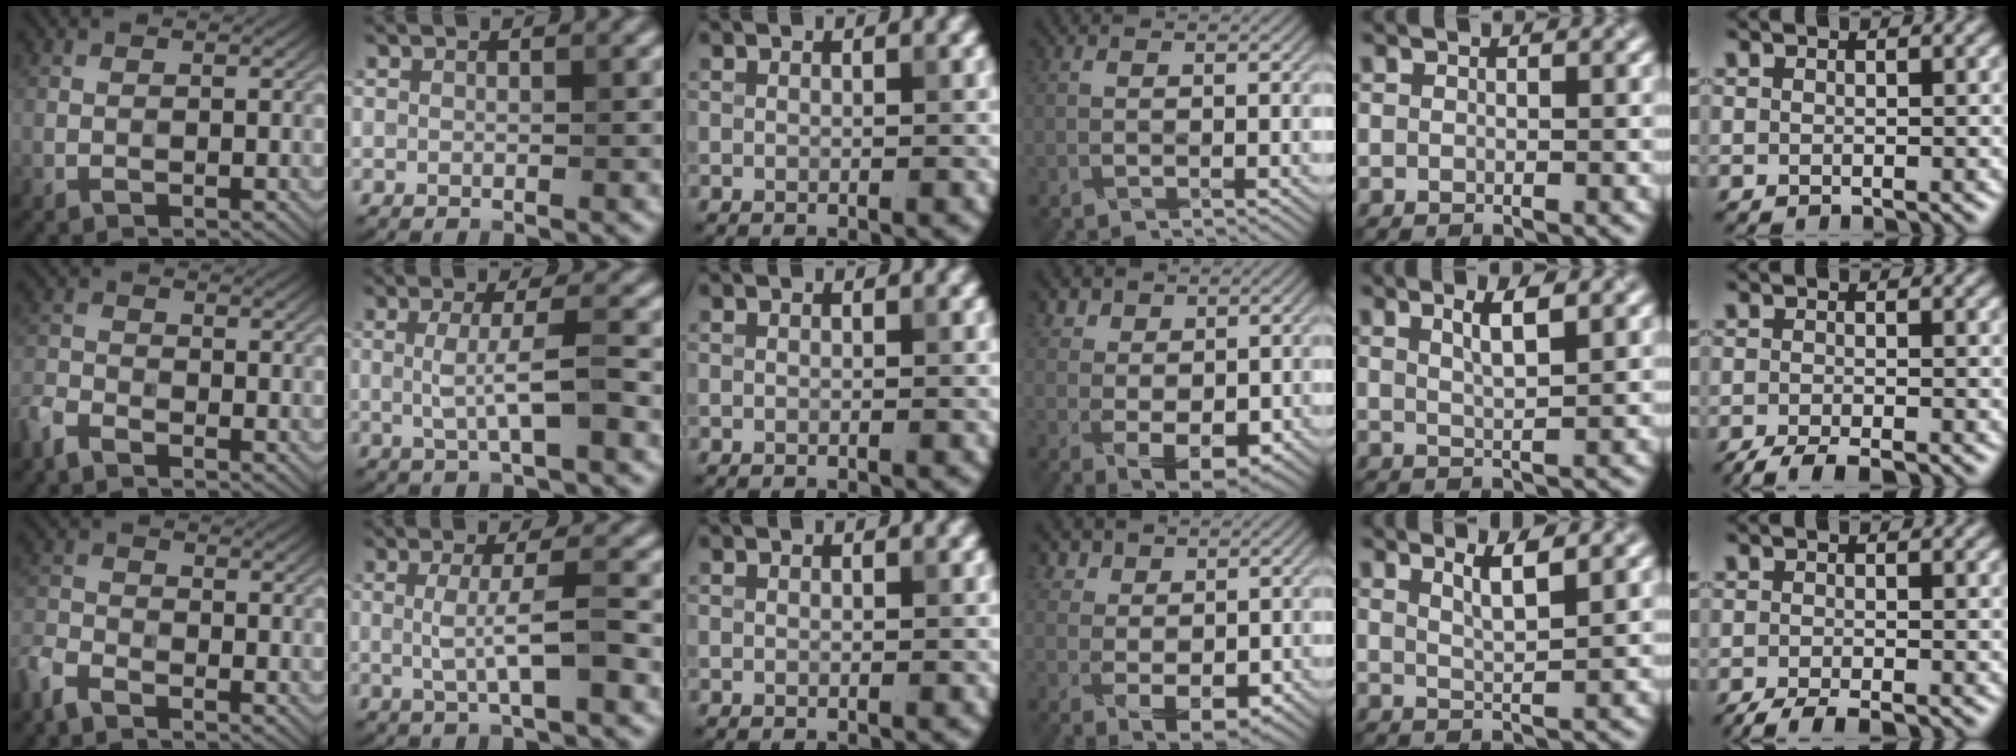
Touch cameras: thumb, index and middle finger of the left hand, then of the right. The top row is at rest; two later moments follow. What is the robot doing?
{"motion": "wrap", "object": "bandage"}